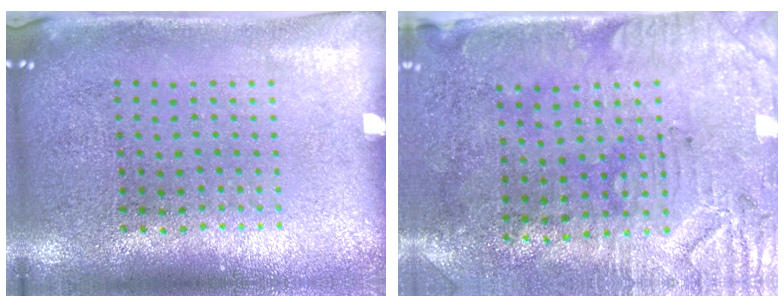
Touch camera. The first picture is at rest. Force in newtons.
{"total": 3.0, "press": 2.5, "slide": 1.6}